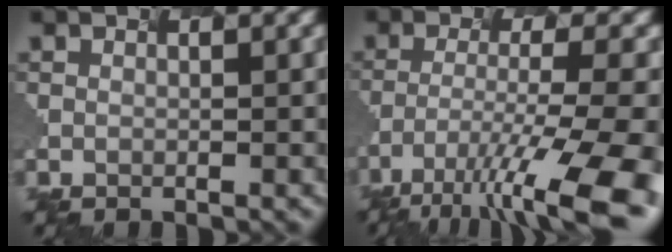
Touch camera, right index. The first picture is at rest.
{"total": 11.6, "force": [-8.2, 1.5, 8.0], "torque": [-0.165, -0.014, -0.106]}